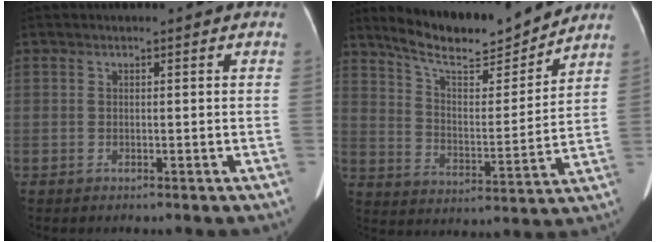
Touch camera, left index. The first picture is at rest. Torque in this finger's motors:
{"motor_torque": [0.18, -0.59, 0.04, 0.05]}